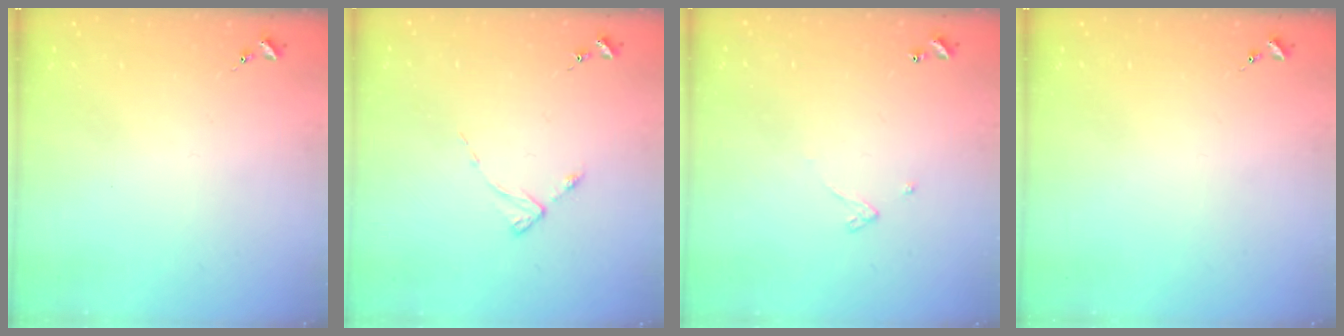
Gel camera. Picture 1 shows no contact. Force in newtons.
{"total": 2.9, "press": 2.8, "slide": 0.4}
{"total": 2.4, "press": 2.4, "slide": 0.2}
{"total": 0.0}